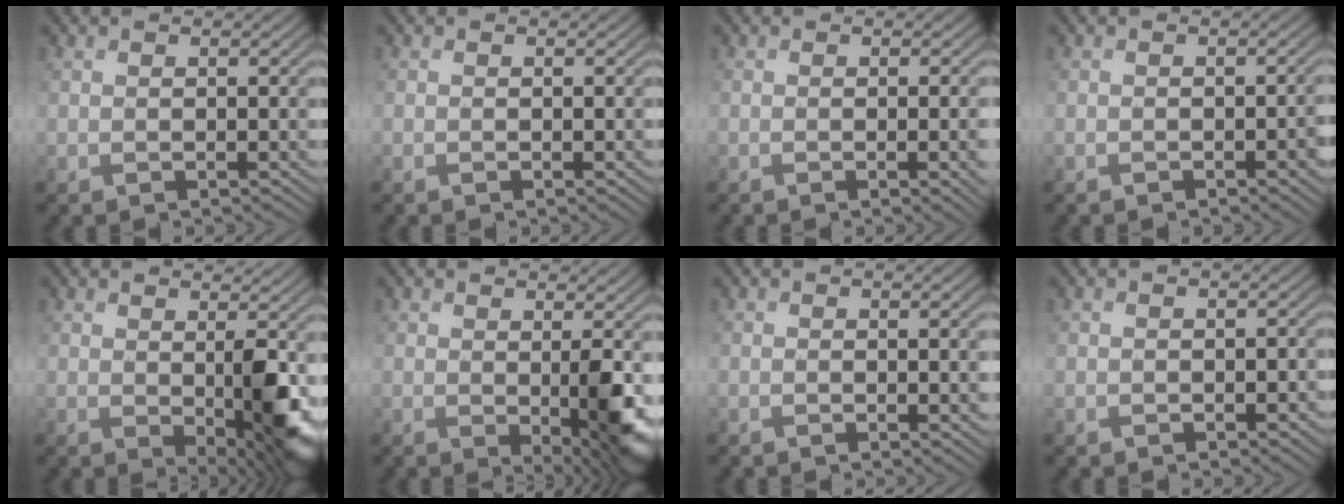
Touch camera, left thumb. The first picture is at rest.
{"total": 0.0}
{"total": 3.7, "force": [-0.5, 1.0, 3.5], "torque": [-0.049, -0.003, -0.005]}
{"total": 1.3, "force": [-0.6, 0.6, 1.0], "torque": [-0.013, 0.000, -0.009]}
{"total": 6.2, "force": [0.7, 2.8, 5.5], "torque": [-0.084, -0.015, 0.017]}
{"total": 5.1, "force": [0.3, 1.6, 4.8], "torque": [-0.071, -0.009, 0.008]}
{"total": 3.1, "force": [0.4, 0.6, 3.0], "torque": [-0.042, 0.008, 0.005]}
{"total": 0.9, "force": [-0.3, 0.7, 0.3], "torque": [-0.007, -0.006, -0.008]}